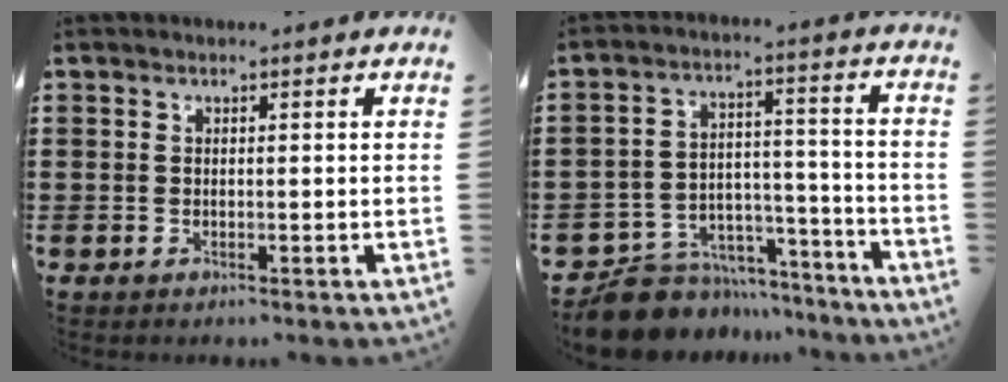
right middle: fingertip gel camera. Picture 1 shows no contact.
{"total": 8.7, "force": [-8.1, 3.0, 1.0], "torque": [-0.027, 0.023, -0.156]}